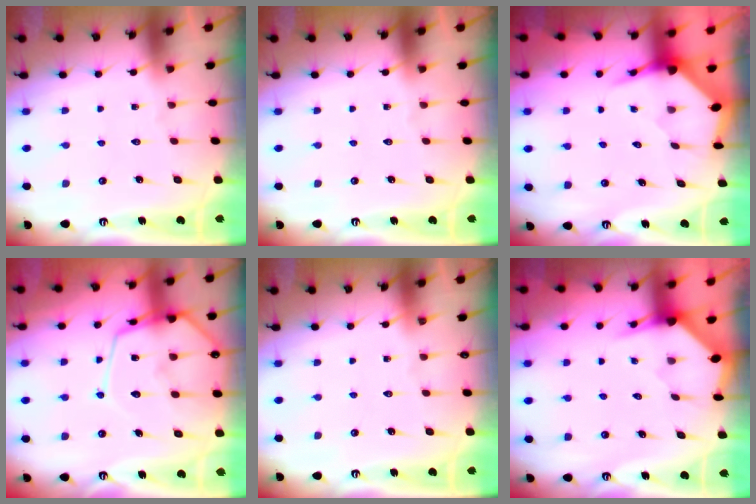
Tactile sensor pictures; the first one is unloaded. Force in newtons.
{"total": 0.0}
{"total": 3.5, "press": 3.4, "slide": 0.4}
{"total": 14.0, "press": 13.9, "slide": 1.4}
{"total": 0.0}
{"total": 3.2, "press": 3.2, "slide": 0.3}